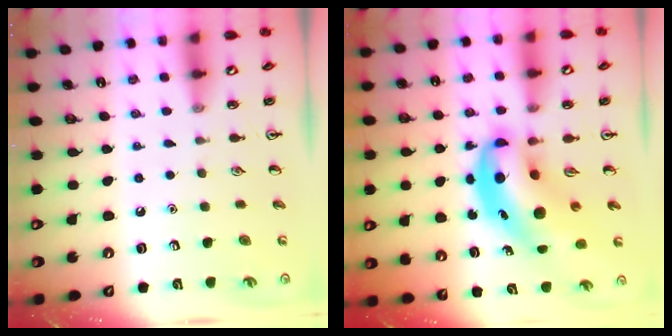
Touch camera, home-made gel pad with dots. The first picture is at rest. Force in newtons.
{"total": 10.0, "press": 9.5, "slide": 2.9}